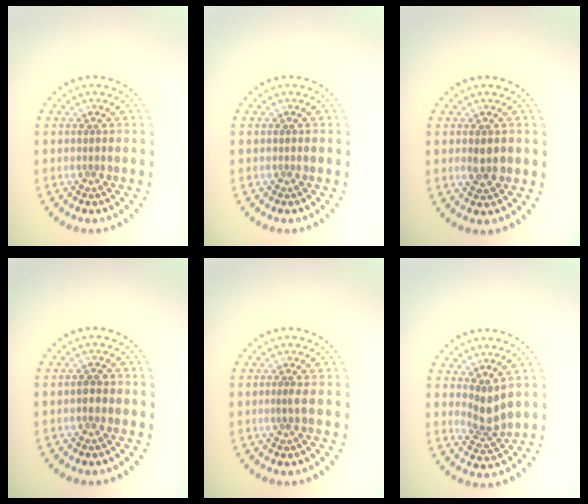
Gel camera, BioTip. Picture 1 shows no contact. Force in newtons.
{"total": 0.0}
{"total": 1.8, "press": 1.8, "slide": 0.1}
{"total": 1.4, "press": 1.4, "slide": 0.0}
{"total": 0.7, "press": 0.4, "slide": 0.6}
{"total": 2.5, "press": 1.9, "slide": 1.6}